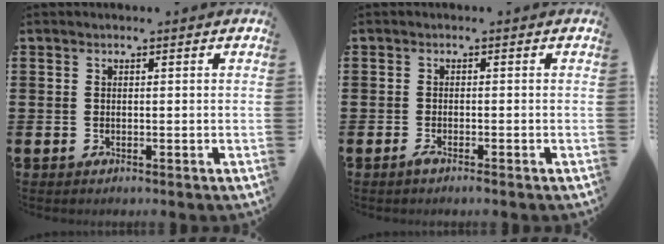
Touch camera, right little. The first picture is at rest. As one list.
[{"total": 1.0, "force": [-0.6, 0.1, 0.7], "torque": [-0.015, -0.001, -0.012]}]